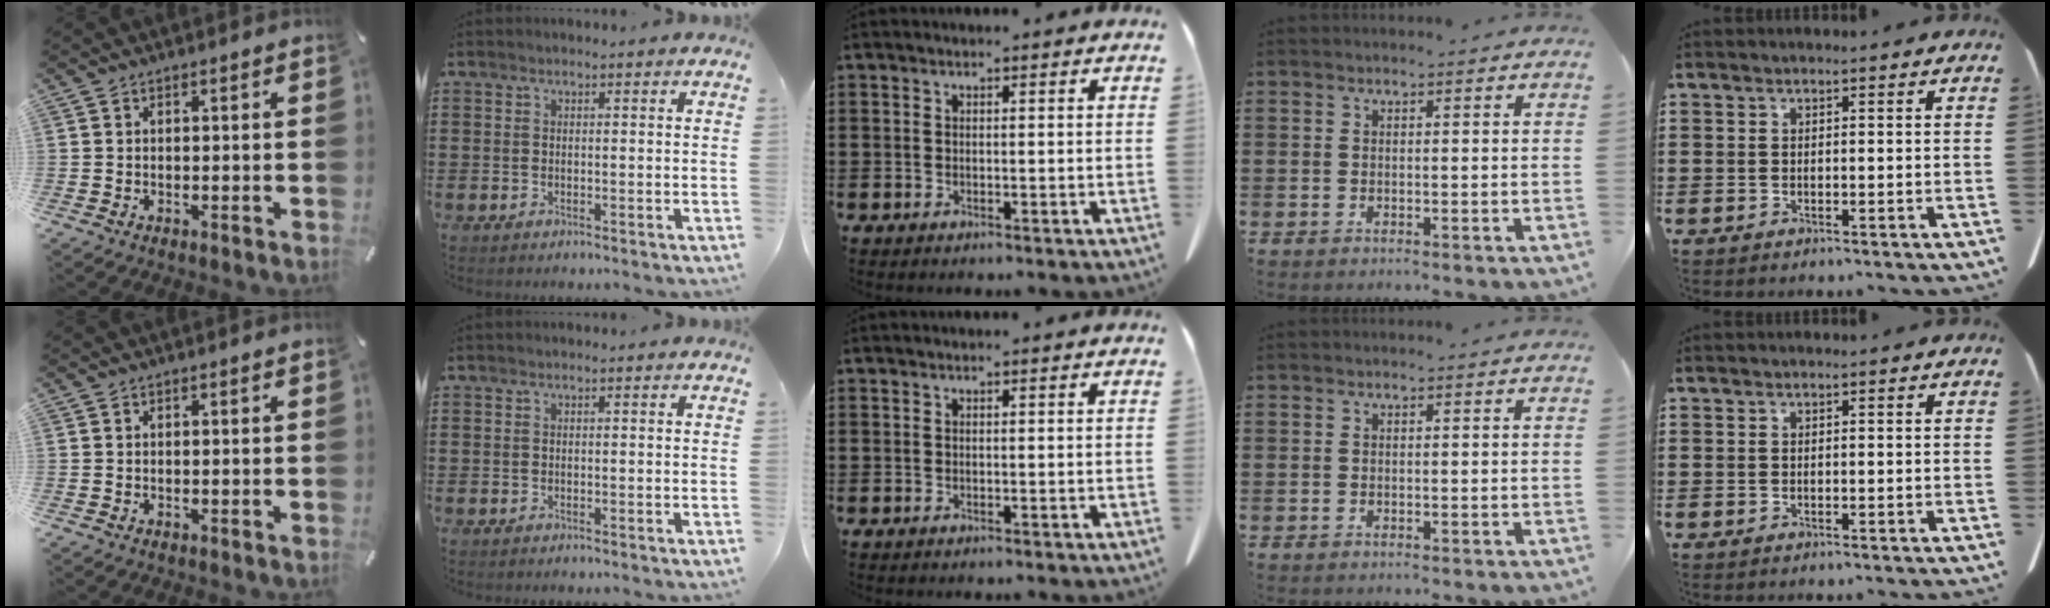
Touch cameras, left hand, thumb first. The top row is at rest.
{}